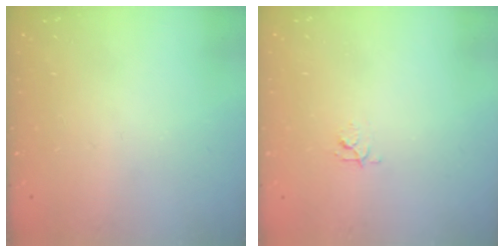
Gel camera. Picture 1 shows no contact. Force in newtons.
{"total": 3.8, "press": 3.7, "slide": 0.4}